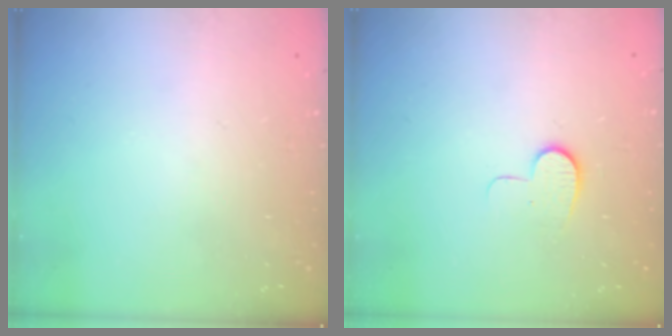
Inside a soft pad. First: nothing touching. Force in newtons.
{"total": 7.0, "press": 7.0, "slide": 0.6}